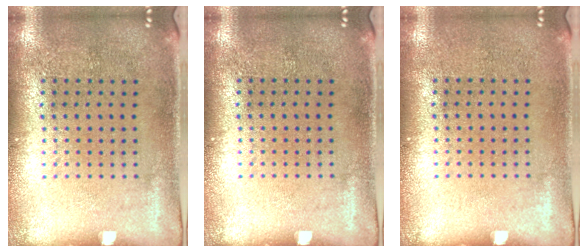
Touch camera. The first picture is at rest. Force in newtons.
{"total": 0.0}
{"total": 0.0}